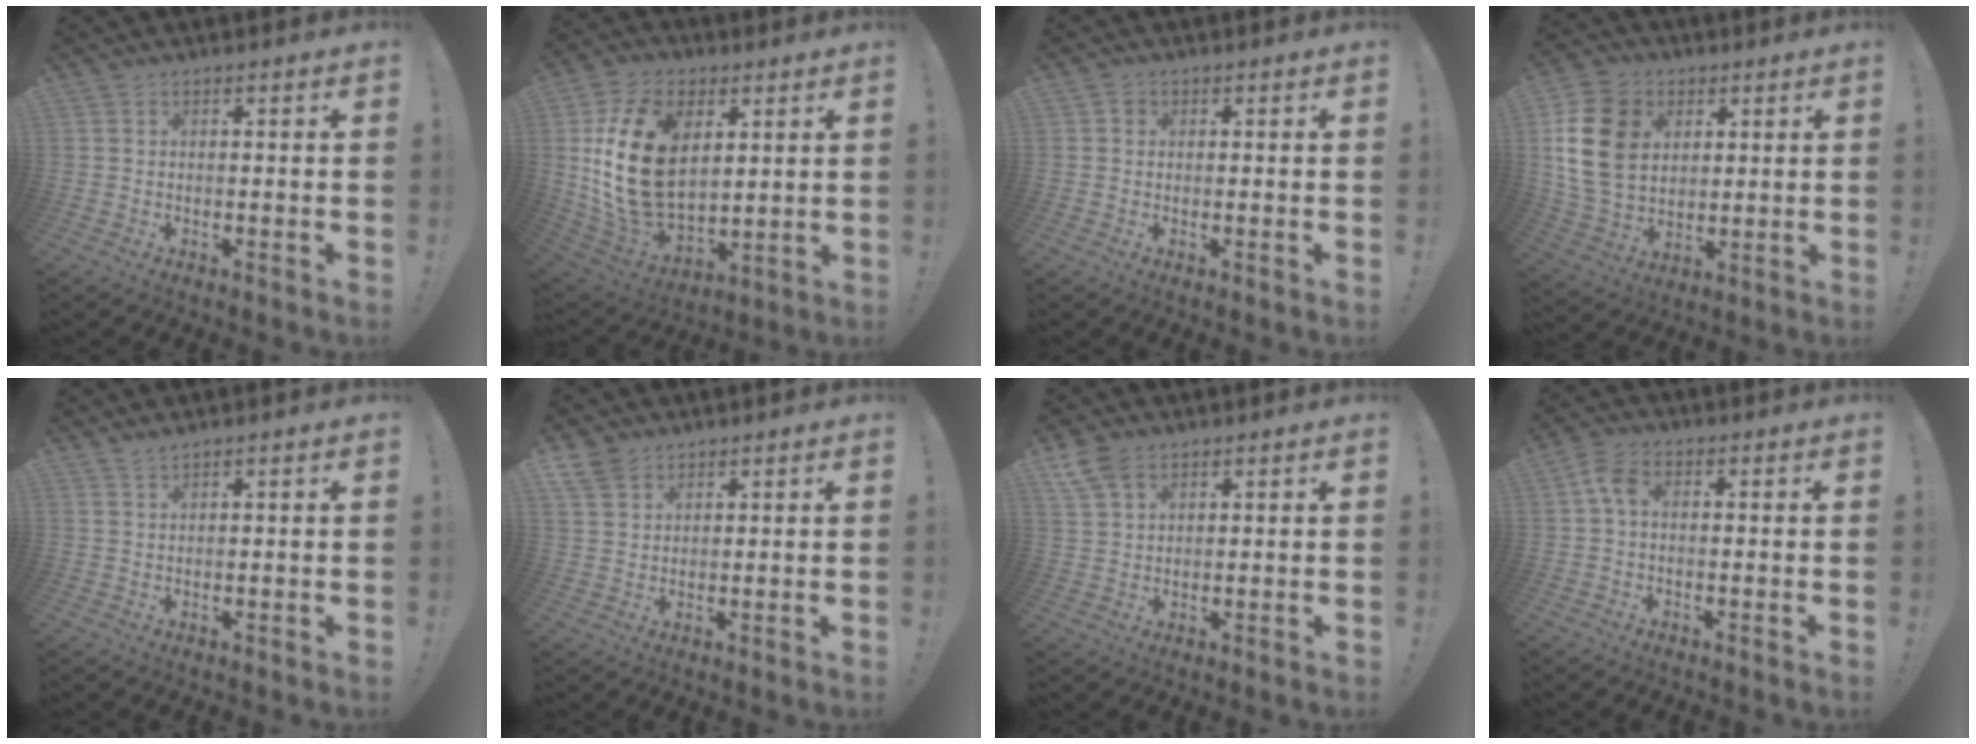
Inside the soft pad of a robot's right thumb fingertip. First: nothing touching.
{"total": 22.5, "force": [5.2, 15.4, 15.6], "torque": [-0.312, -0.023, 0.101]}
{"total": 1.2, "force": [0.1, 1.1, 0.4], "torque": [-0.001, 0.001, 0.000]}
{"total": 17.1, "force": [4.8, 13.4, 9.4], "torque": [-0.167, -0.015, 0.096]}
{"total": 1.3, "force": [1.1, 0.0, 0.6], "torque": [-0.019, 0.000, 0.022]}
{"total": 5.6, "force": [4.0, 3.3, 1.9], "torque": [-0.039, -0.018, 0.080]}
{"total": 6.6, "force": [3.9, 3.8, 3.7], "torque": [-0.083, -0.009, 0.078]}
{"total": 4.7, "force": [0.4, 2.8, 3.8], "torque": [-0.077, 0.010, 0.008]}